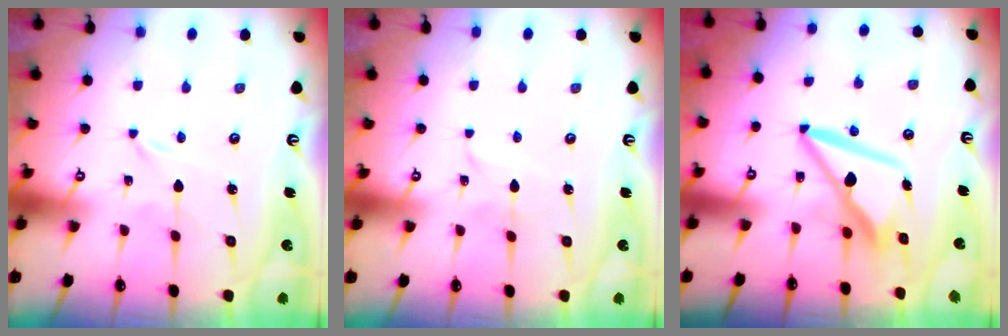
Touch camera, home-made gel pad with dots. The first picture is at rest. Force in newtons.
{"total": 2.5, "press": 2.5, "slide": 0.2}
{"total": 9.8, "press": 9.8, "slide": 0.4}